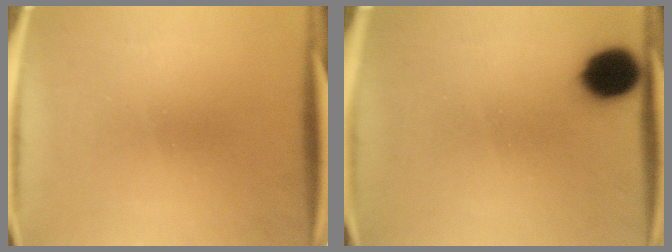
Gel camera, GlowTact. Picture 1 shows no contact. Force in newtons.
{"total": 8.5}